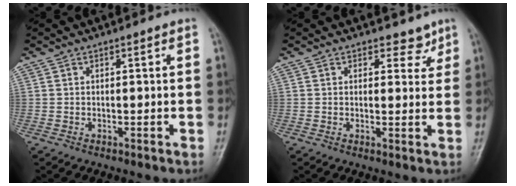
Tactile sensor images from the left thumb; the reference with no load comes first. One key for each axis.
{"total": 3.2, "fx": 2.4, "fy": 2.0, "fz": 0.7, "tx": 0.019, "ty": -0.015, "tz": 0.031}